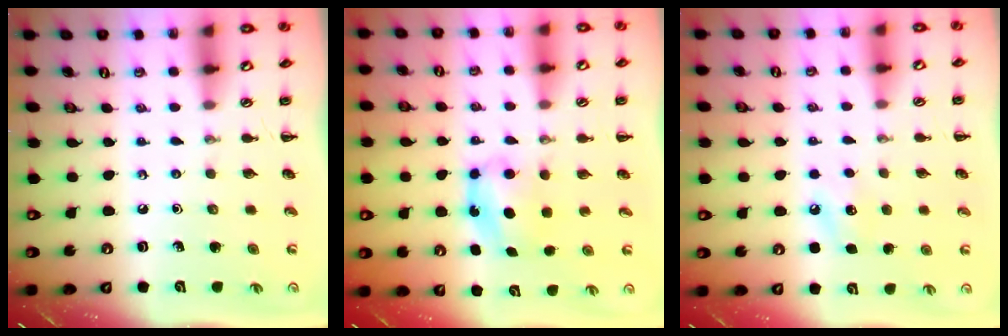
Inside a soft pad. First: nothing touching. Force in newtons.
{"total": 5.6, "press": 5.5, "slide": 0.9}
{"total": 6.9, "press": 6.7, "slide": 1.6}